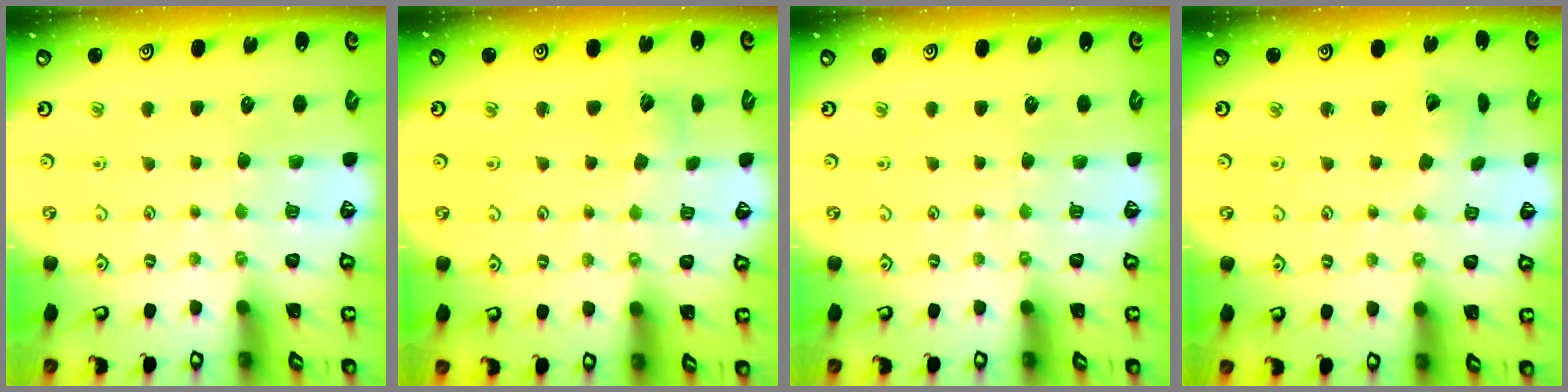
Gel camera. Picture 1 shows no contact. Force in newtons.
{"total": 3.8, "press": 3.7, "slide": 0.5}
{"total": 0.0}
{"total": 2.6, "press": 2.6, "slide": 0.3}